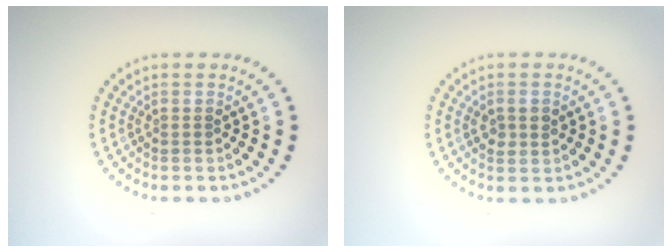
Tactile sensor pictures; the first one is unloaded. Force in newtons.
{"total": 1.5, "press": 1.5, "slide": 0.1}